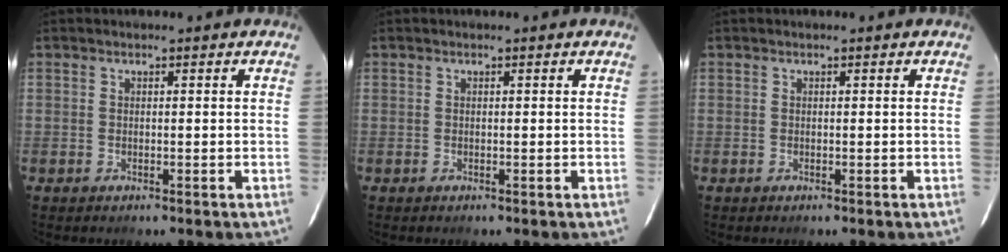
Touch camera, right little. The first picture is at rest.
{"total": 0.0}
{"total": 0.0}